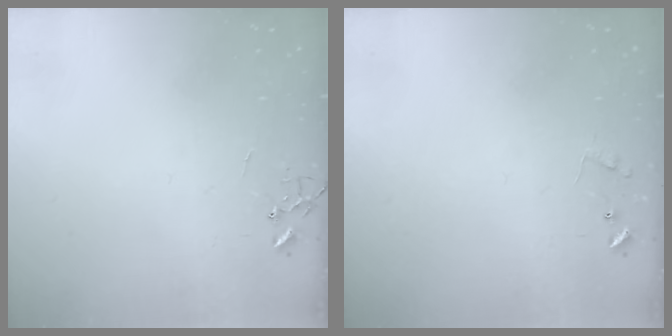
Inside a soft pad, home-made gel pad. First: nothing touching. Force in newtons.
{"total": 7.7, "press": 7.7, "slide": 0.3}